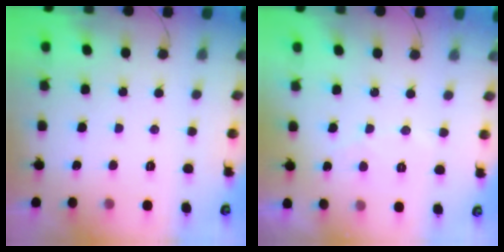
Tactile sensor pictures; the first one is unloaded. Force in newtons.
{"total": 3.9, "press": 3.9, "slide": 0.3}